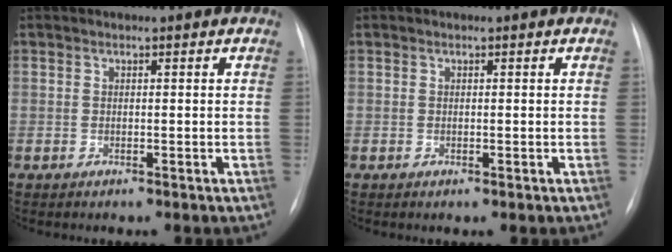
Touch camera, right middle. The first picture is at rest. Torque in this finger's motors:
{"motor_torque": [0.44, -0.95, -0.02, 0.02]}